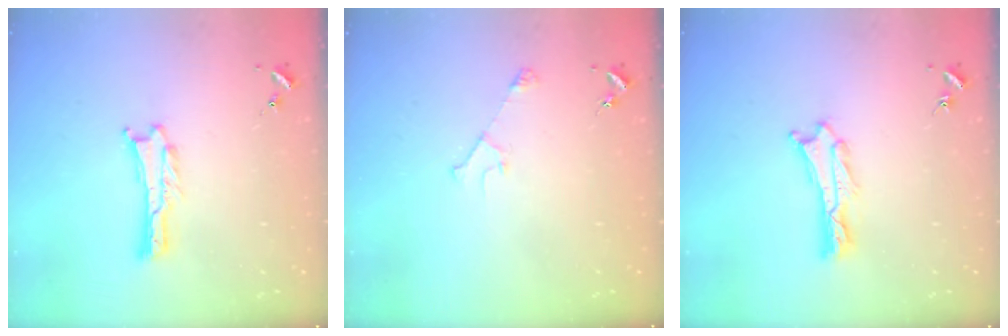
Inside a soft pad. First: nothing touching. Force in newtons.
{"total": 2.9, "press": 2.9, "slide": 0.3}
{"total": 1.1, "press": 1.1, "slide": 0.2}